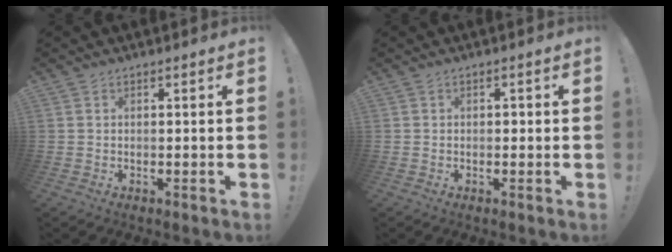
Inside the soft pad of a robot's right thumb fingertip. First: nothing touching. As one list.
[{"total": 0.8, "force": [-0.4, 0.7, 0.2], "torque": [-0.003, 0.002, -0.007]}]